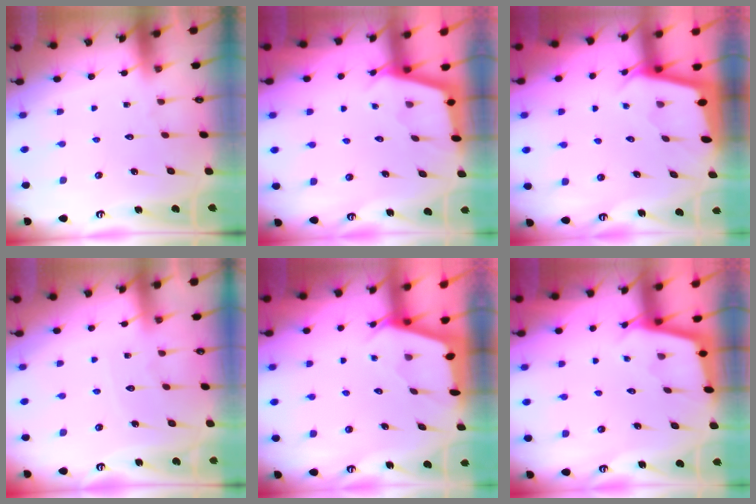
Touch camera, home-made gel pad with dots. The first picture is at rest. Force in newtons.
{"total": 2.4, "press": 2.4, "slide": 0.2}
{"total": 2.0, "press": 1.9, "slide": 0.2}
{"total": 4.0, "press": 4.0, "slide": 0.5}
{"total": 2.4, "press": 2.4, "slide": 0.3}
{"total": 2.4, "press": 2.4, "slide": 0.2}